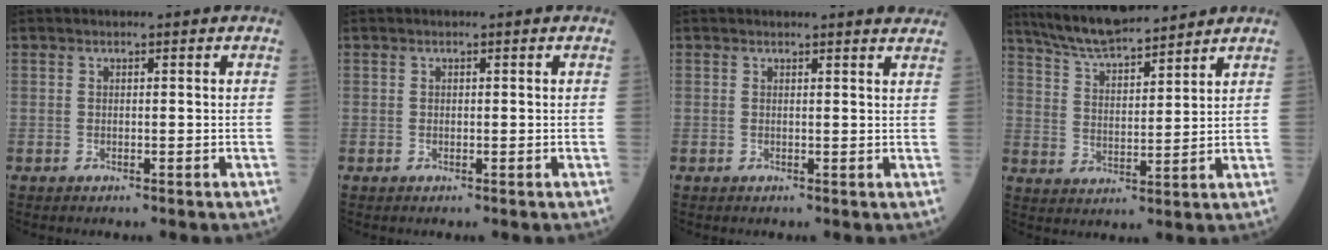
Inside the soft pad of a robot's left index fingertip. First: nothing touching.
{"total": 0.0}
{"total": 5.4, "force": [5.3, 0.1, 0.9], "torque": [-0.010, -0.017, 0.038]}
{"total": 11.6, "force": [10.5, 1.4, 4.7], "torque": [-0.089, 0.018, 0.191]}